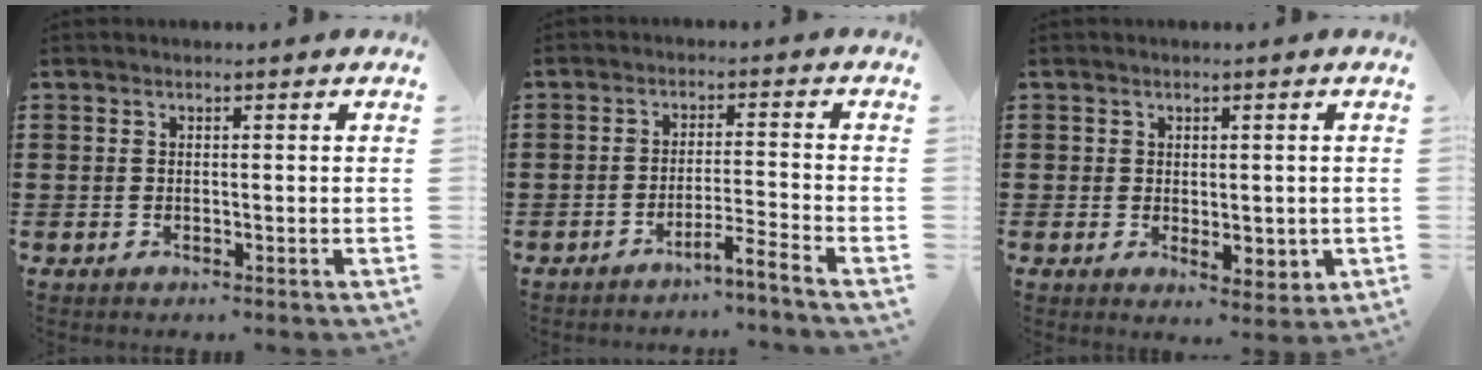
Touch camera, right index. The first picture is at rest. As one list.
[{"total": 3.8, "force": [-3.4, -0.9, 1.4], "torque": [-0.024, -0.010, -0.067]}, {"total": 2.5, "force": [0.2, 2.0, 1.5], "torque": [-0.022, 0.003, 0.004]}]